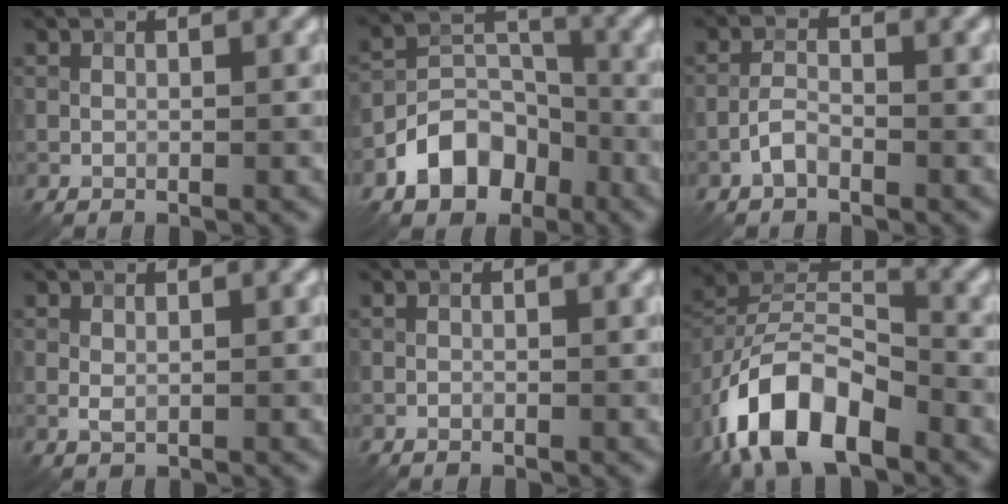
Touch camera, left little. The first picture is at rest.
{"total": 6.5, "force": [-3.7, 4.4, 3.0], "torque": [-0.039, -0.001, -0.074]}
{"total": 1.7, "force": [-1.1, 0.7, 1.1], "torque": [-0.022, 0.006, -0.026]}
{"total": 1.0, "force": [0.1, 0.5, 0.8], "torque": [-0.017, -0.001, 0.002]}
{"total": 0.0}
{"total": 10.1, "force": [-5.5, 5.3, 6.6], "torque": [-0.122, 0.006, -0.107]}